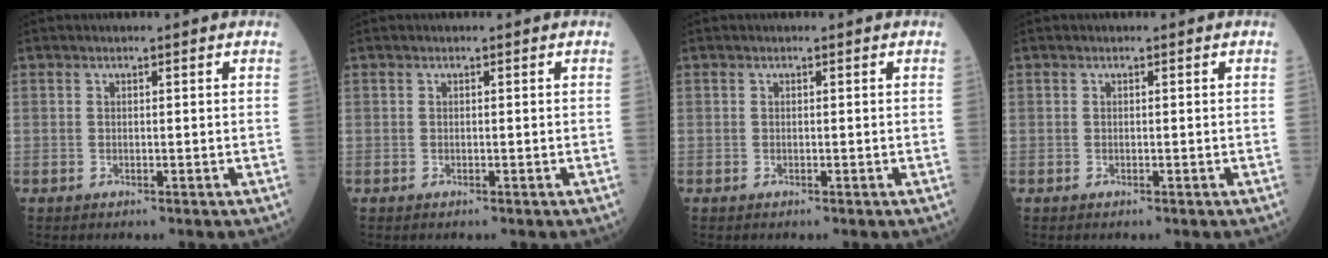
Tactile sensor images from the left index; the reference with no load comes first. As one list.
[{"total": 0.0}, {"total": 0.0}, {"total": 0.0}]